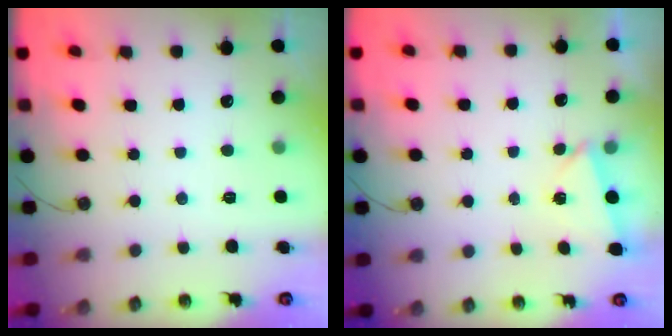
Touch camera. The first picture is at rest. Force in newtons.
{"total": 1.6, "press": 0.9, "slide": 1.2}